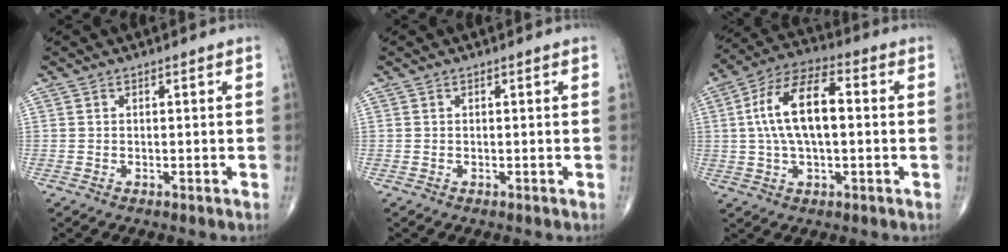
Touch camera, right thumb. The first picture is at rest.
{"total": 0.0}
{"total": 13.9, "force": [1.1, 6.5, 12.2], "torque": [-0.228, 0.031, 0.014]}